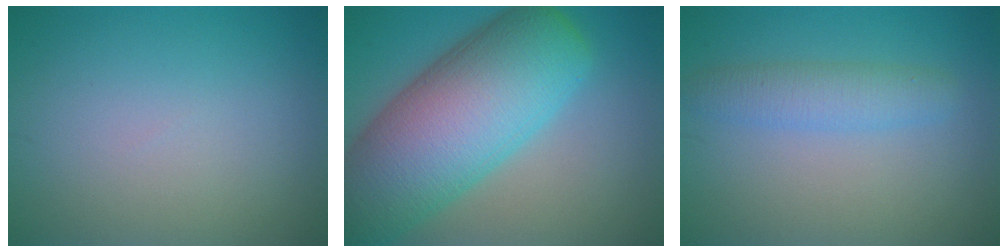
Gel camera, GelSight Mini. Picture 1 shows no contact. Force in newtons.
{"total": 13.9, "press": 13.8, "slide": 0.7}
{"total": 2.7, "press": 2.7, "slide": 0.2}